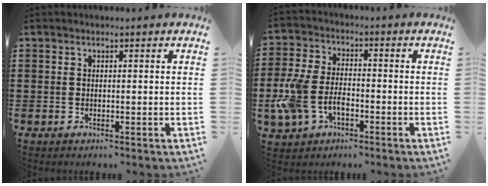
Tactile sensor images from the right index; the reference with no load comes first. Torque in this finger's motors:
{"motor_torque": [1.08, -0.67, 0.42, 0.18]}